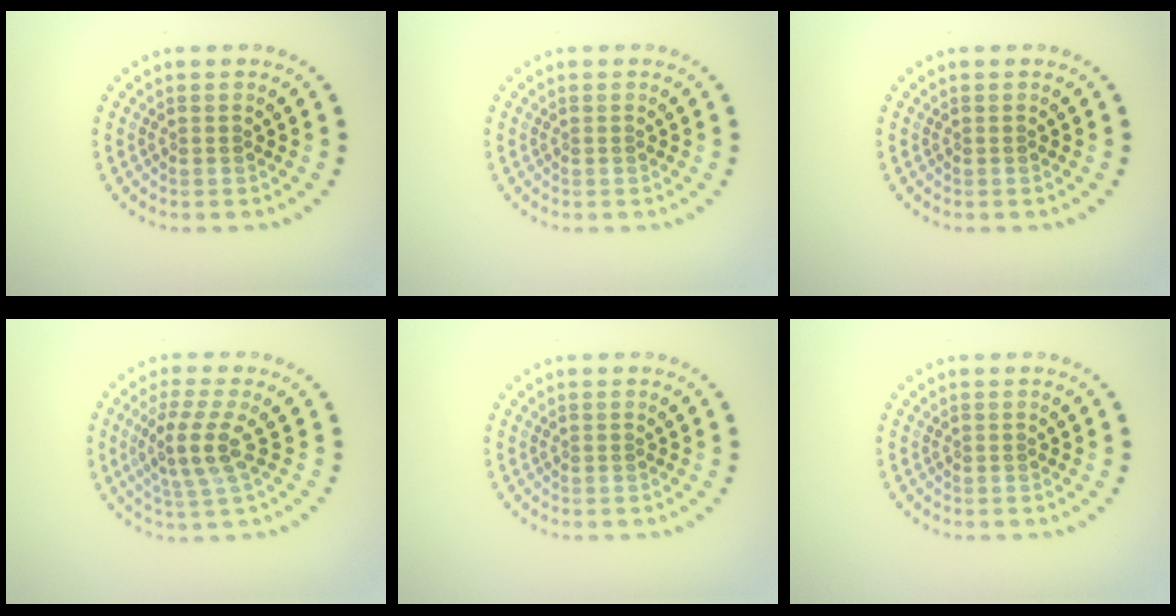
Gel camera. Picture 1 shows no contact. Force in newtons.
{"total": 0.0}
{"total": 0.0}
{"total": 3.6, "press": 3.0, "slide": 1.9}
{"total": 0.0}
{"total": 0.0}